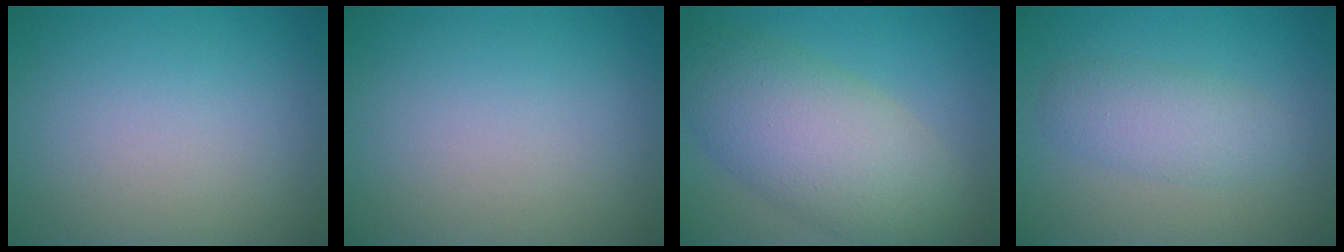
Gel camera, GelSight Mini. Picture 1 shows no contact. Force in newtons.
{"total": 0.0}
{"total": 8.5, "press": 8.5, "slide": 0.4}
{"total": 3.0, "press": 3.0, "slide": 0.1}